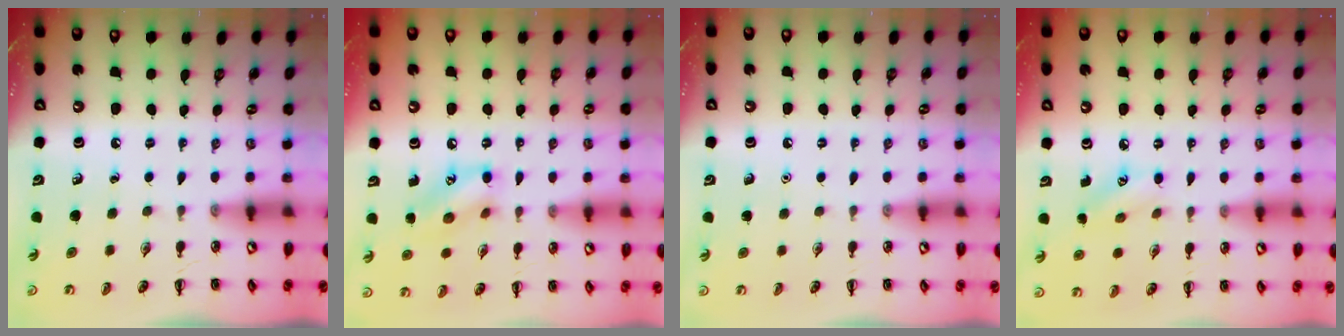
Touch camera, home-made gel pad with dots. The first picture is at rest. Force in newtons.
{"total": 10.7, "press": 10.7, "slide": 0.3}
{"total": 1.6, "press": 1.6, "slide": 0.1}
{"total": 6.2, "press": 6.1, "slide": 1.1}